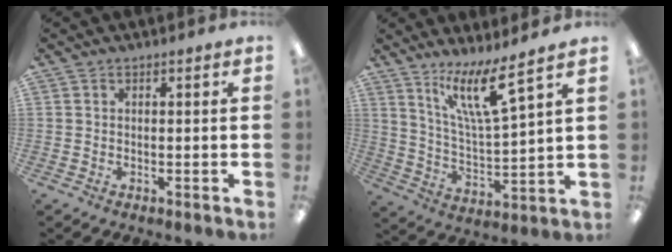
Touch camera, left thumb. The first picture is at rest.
{"total": 13.7, "force": [9.5, 2.2, 9.6], "torque": [-0.168, -0.059, 0.155]}